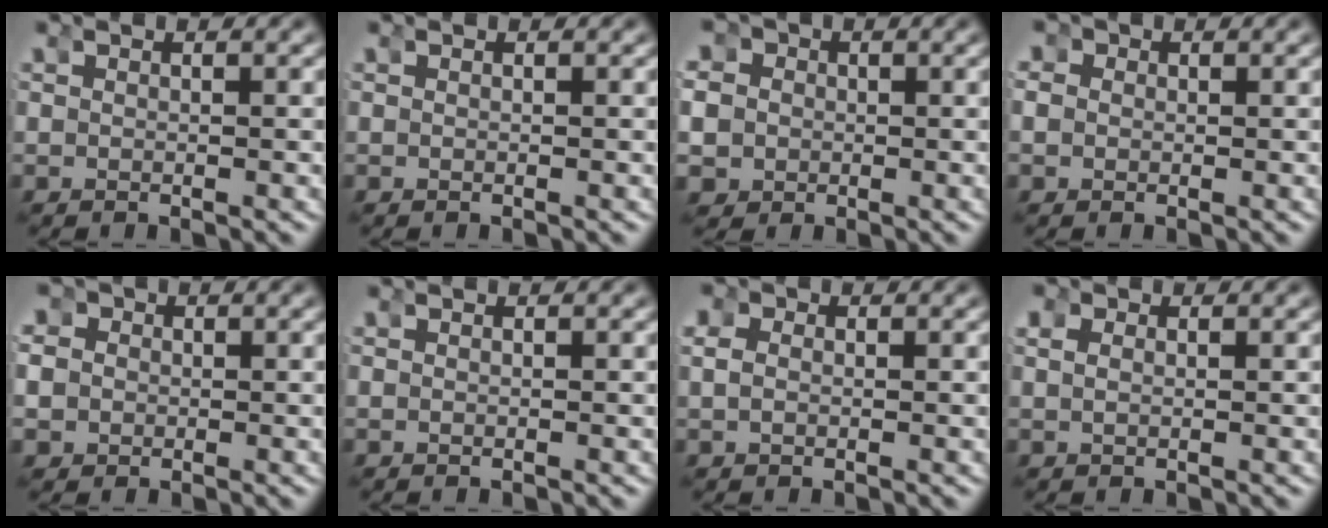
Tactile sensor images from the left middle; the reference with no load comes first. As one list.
[{"total": 0.0}, {"total": 6.7, "force": [-0.1, 6.3, 2.5], "torque": [-0.076, -0.013, -0.011]}, {"total": 2.5, "force": [0.1, 2.3, 0.8], "torque": [-0.032, -0.003, -0.002]}, {"total": 4.7, "force": [-0.1, 4.4, 1.6], "torque": [-0.056, -0.006, -0.008]}, {"total": 0.0}, {"total": 2.4, "force": [0.1, 2.2, 1.1], "torque": [-0.038, -0.006, 0.002]}, {"total": 1.7, "force": [0.4, 1.4, 0.8], "torque": [-0.028, -0.007, 0.011]}]